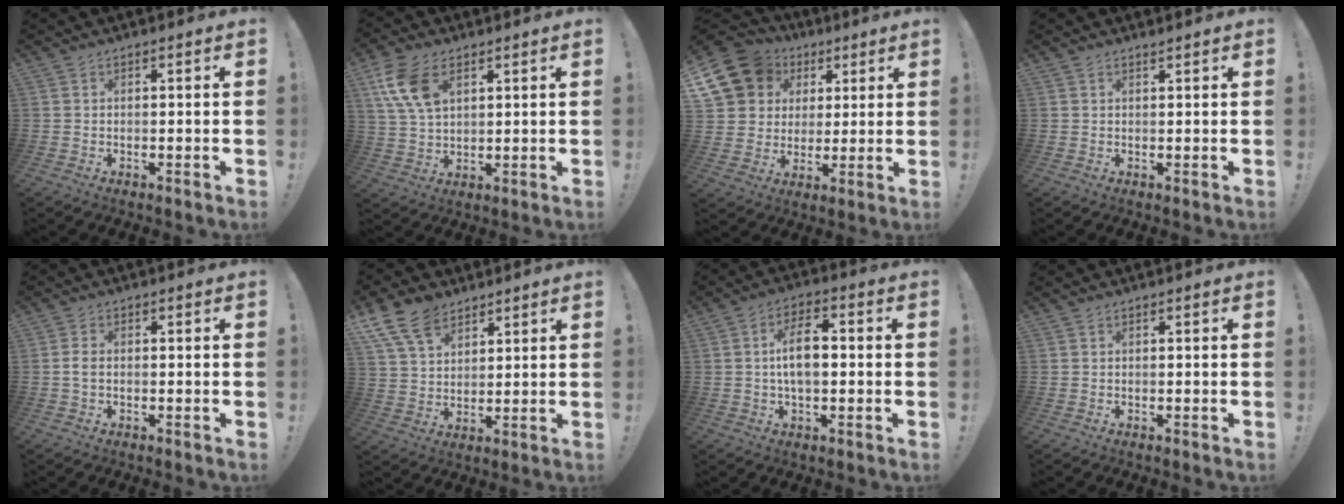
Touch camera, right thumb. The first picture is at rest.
{"total": 11.8, "force": [5.2, 7.0, 7.9], "torque": [-0.165, -0.010, 0.100]}
{"total": 14.7, "force": [5.9, 12.3, 5.6], "torque": [-0.097, -0.026, 0.129]}
{"total": 0.6, "force": [0.6, -0.1, 0.1], "torque": [0.005, -0.003, 0.010]}
{"total": 2.0, "force": [-0.3, 1.2, 1.6], "torque": [-0.035, 0.008, -0.003]}
{"total": 12.3, "force": [8.0, 7.4, 5.6], "torque": [-0.105, -0.038, 0.156]}
{"total": 9.8, "force": [0.0, 5.1, 8.4], "torque": [-0.145, 0.009, -0.002]}
{"total": 0.0}